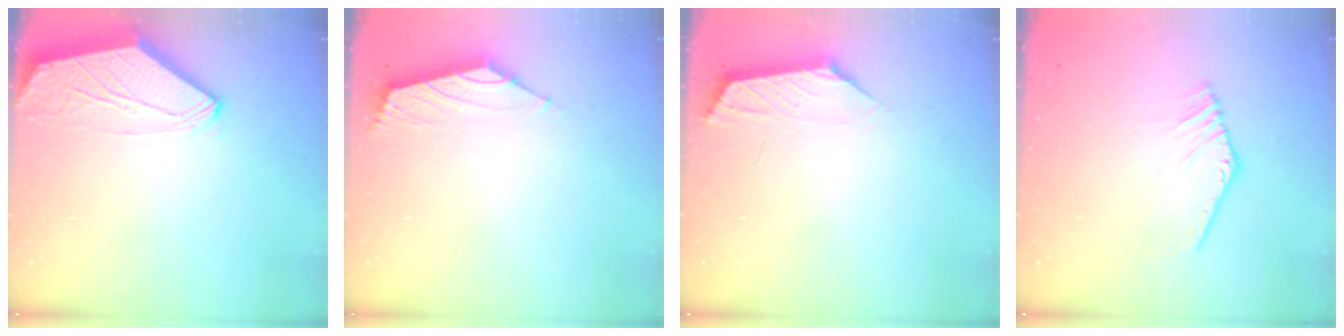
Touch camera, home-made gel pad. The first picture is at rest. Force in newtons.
{"total": 1.7, "press": 1.5, "slide": 0.7}
{"total": 0.8, "press": 0.7, "slide": 0.4}
{"total": 2.5, "press": 2.5, "slide": 0.1}